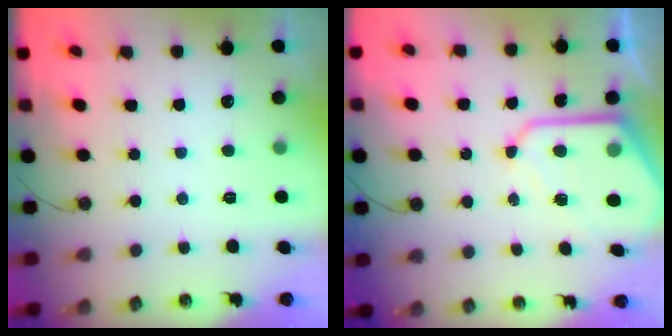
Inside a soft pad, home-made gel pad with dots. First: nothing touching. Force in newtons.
{"total": 11.6, "press": 11.6, "slide": 0.9}